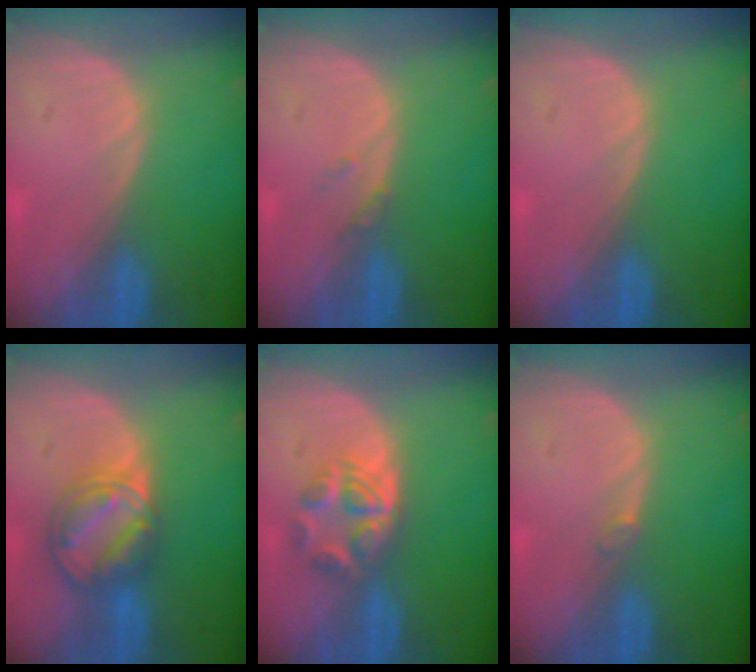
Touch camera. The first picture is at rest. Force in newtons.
{"total": 1.0, "press": 1.0, "slide": 0.2}
{"total": 0.0}
{"total": 8.2, "press": 7.0, "slide": 4.2}
{"total": 6.1, "press": 5.0, "slide": 3.4}
{"total": 0.7, "press": 0.7, "slide": 0.2}